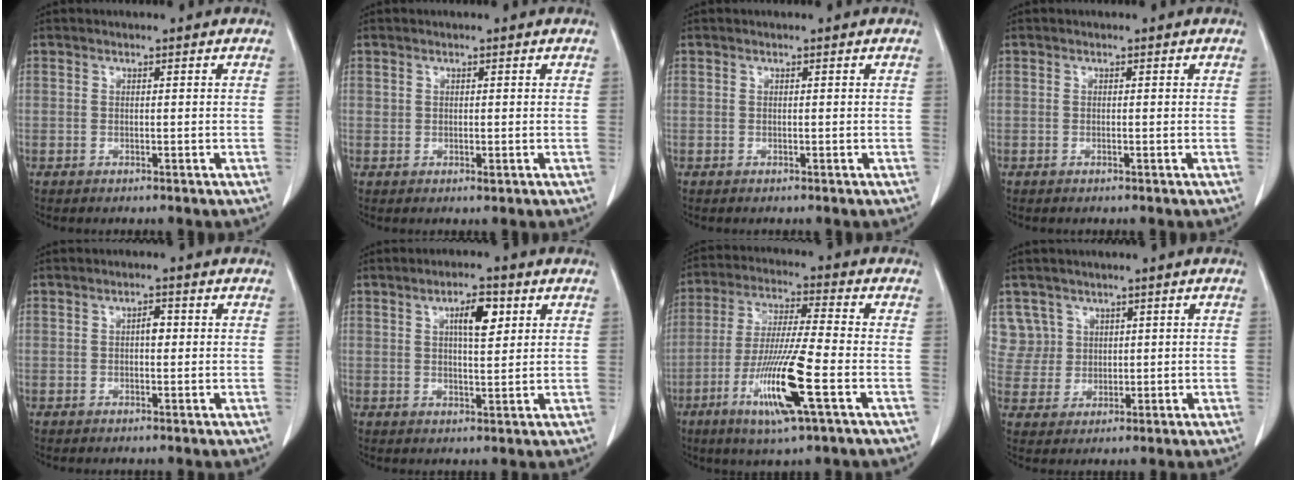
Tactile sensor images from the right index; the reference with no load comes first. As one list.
[{"total": 0.7, "force": [0.2, 0.6, 0.4], "torque": [-0.008, -0.003, 0.005]}, {"total": 0.0}, {"total": 0.0}, {"total": 1.8, "force": [0.1, 0.9, 1.5], "torque": [-0.021, 0.005, 0.000]}, {"total": 5.4, "force": [2.1, 1.6, 4.7], "torque": [-0.080, 0.004, 0.035]}, {"total": 13.4, "force": [-5.1, 0.1, 12.4], "torque": [-0.248, -0.024, -0.095]}, {"total": 5.4, "force": [2.5, 4.7, -0.5], "torque": [0.018, 0.013, 0.056]}]